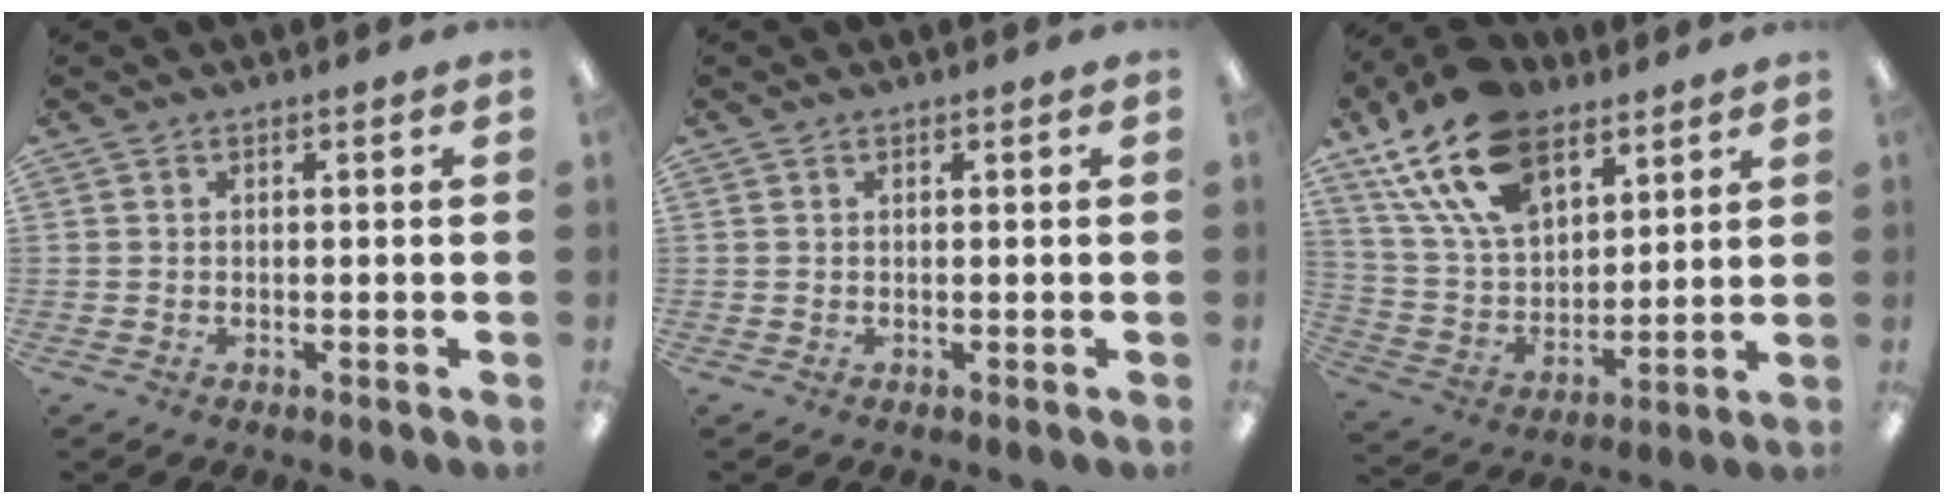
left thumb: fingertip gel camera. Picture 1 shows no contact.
{"total": 0.7, "force": [0.4, 0.3, 0.5], "torque": [-0.002, 0.001, 0.004]}
{"total": 20.9, "force": [12.5, 11.9, 11.8], "torque": [-0.240, -0.050, 0.228]}